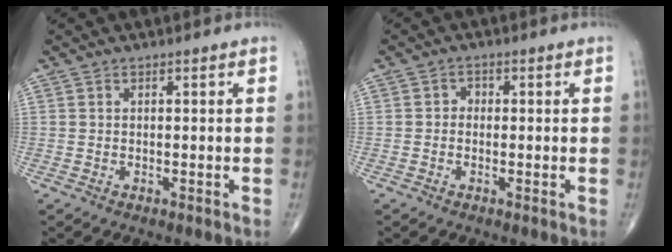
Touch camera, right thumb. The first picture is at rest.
{"total": 1.4, "force": [-0.3, 1.2, 0.7], "torque": [0.003, 0.006, -0.010]}